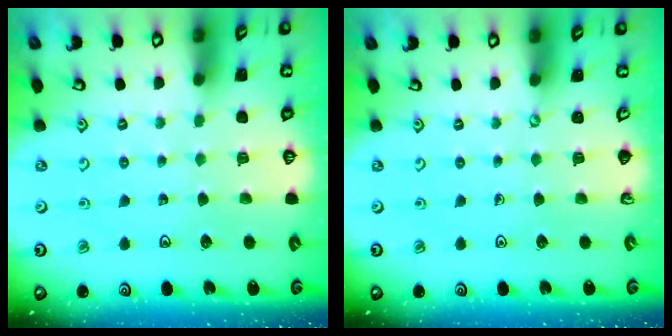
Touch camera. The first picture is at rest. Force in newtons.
{"total": 0.0}